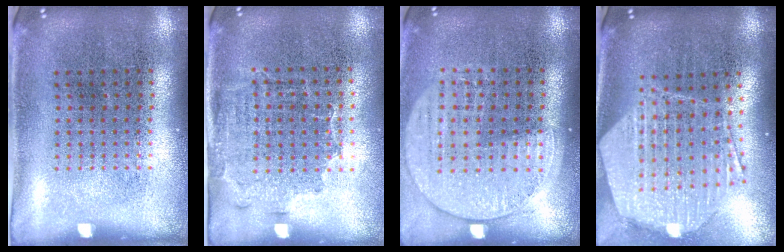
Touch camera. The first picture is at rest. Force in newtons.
{"total": 1.6, "press": 1.3, "slide": 1.0}
{"total": 1.5, "press": 1.4, "slide": 0.6}
{"total": 2.3, "press": 1.9, "slide": 1.3}